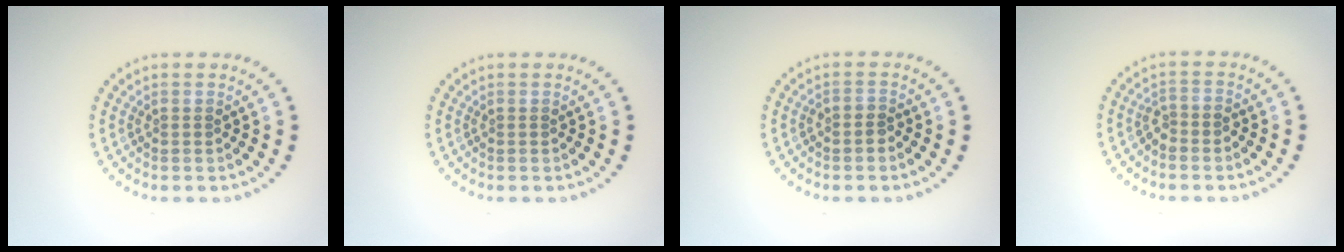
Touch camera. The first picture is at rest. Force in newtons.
{"total": 0.0}
{"total": 0.8, "press": 0.7, "slide": 0.5}
{"total": 1.3, "press": 1.0, "slide": 0.8}